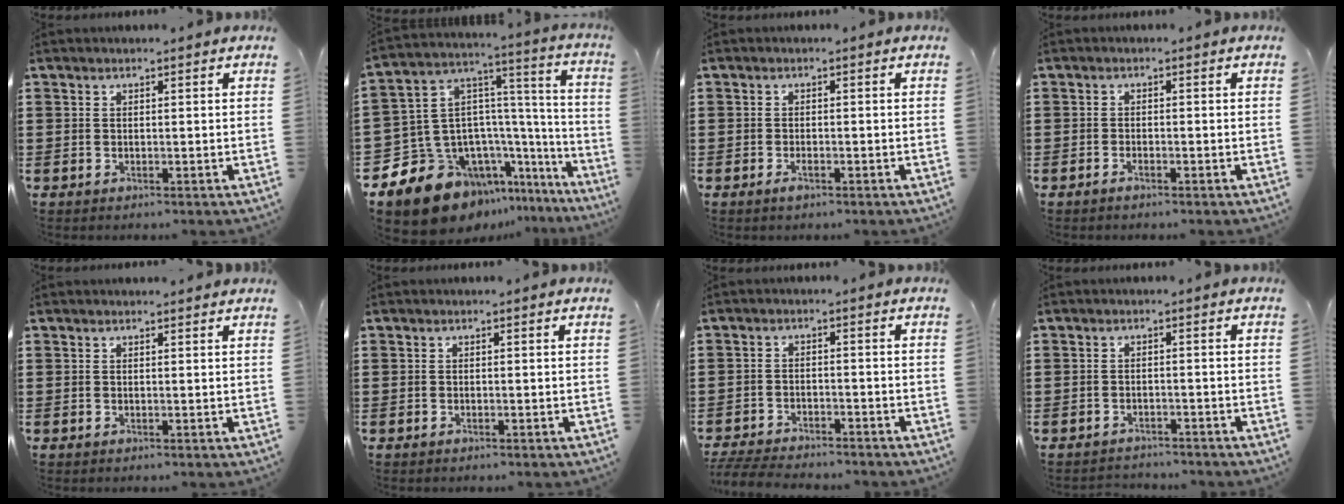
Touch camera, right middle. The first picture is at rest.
{"total": 15.9, "force": [-12.0, 8.9, 5.5], "torque": [-0.133, 0.006, -0.198]}
{"total": 1.4, "force": [-0.8, 0.4, 1.1], "torque": [-0.029, -0.007, -0.016]}
{"total": 1.0, "force": [-0.8, 0.1, 0.5], "torque": [-0.013, -0.006, -0.014]}
{"total": 0.5, "force": [0.5, 0.1, 0.1], "torque": [0.004, -0.003, 0.008]}
{"total": 0.0}
{"total": 4.3, "force": [-4.2, 0.4, 0.8], "torque": [-0.027, -0.004, -0.088]}
{"total": 1.9, "force": [-1.9, 0.3, -0.2], "torque": [-0.002, 0.000, -0.043]}